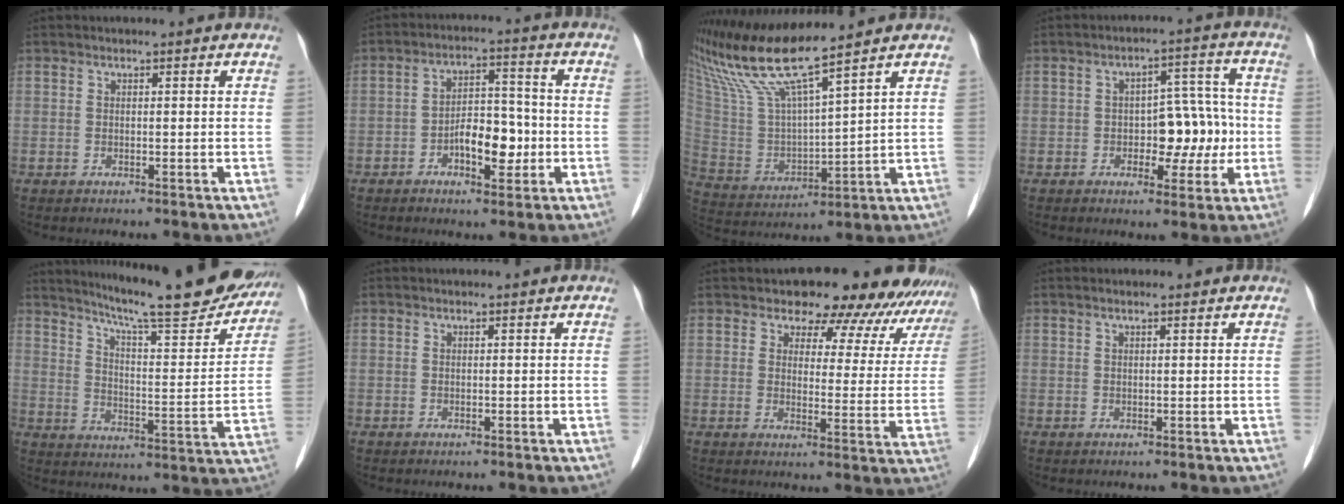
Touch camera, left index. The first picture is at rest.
{"total": 7.4, "force": [-2.3, 3.5, 6.0], "torque": [-0.103, 0.015, -0.036]}
{"total": 13.4, "force": [11.2, -0.6, 7.4], "torque": [-0.160, 0.001, 0.225]}
{"total": 8.1, "force": [-1.3, 4.3, 6.8], "torque": [-0.095, 0.028, -0.015]}
{"total": 21.9, "force": [19.2, 2.7, 10.2], "torque": [-0.151, -0.030, 0.254]}
{"total": 0.0}
{"total": 16.6, "force": [15.5, 4.9, 3.3], "torque": [0.000, -0.040, 0.141]}
{"total": 1.0, "force": [0.8, 0.1, 0.6], "torque": [-0.014, 0.011, 0.015]}